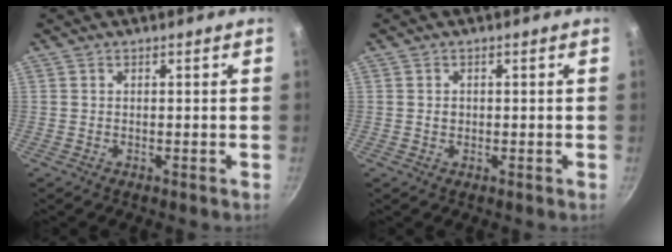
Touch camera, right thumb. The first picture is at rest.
{"total": 1.1, "force": [0.0, 0.9, 0.5], "torque": [-0.005, 0.002, 0.000]}